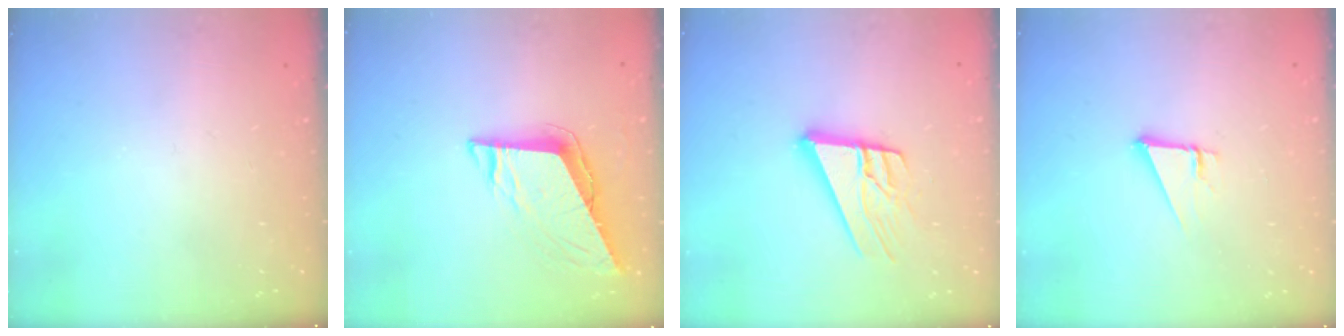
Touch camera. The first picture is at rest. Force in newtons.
{"total": 8.4, "press": 8.4, "slide": 0.9}
{"total": 14.1, "press": 13.9, "slide": 2.4}
{"total": 3.6, "press": 3.6, "slide": 0.3}